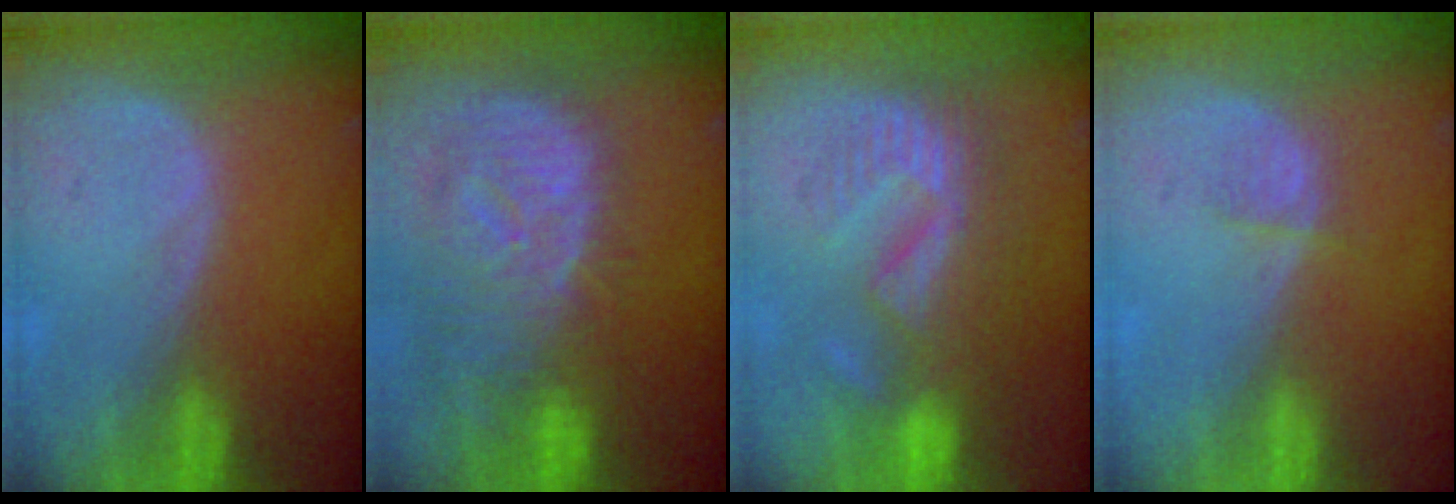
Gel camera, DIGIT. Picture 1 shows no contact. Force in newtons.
{"total": 12.4, "press": 10.7, "slide": 6.3}
{"total": 9.0, "press": 8.4, "slide": 3.2}
{"total": 1.9, "press": 1.7, "slide": 0.8}